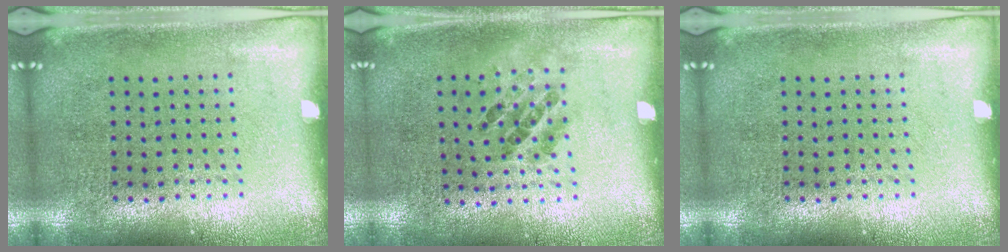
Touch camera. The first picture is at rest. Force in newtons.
{"total": 1.1, "press": 0.6, "slide": 0.9}
{"total": 0.0}